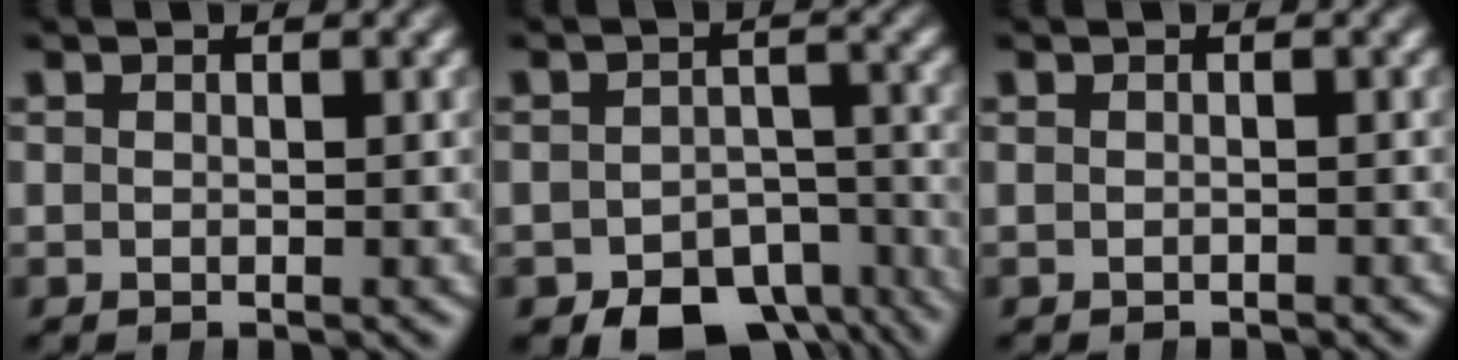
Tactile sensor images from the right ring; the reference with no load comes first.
{"total": 8.0, "force": [-6.4, 3.7, 3.1], "torque": [-0.020, -0.024, -0.094]}
{"total": 0.6, "force": [-0.6, -0.2, -0.1], "torque": [0.000, -0.005, -0.007]}